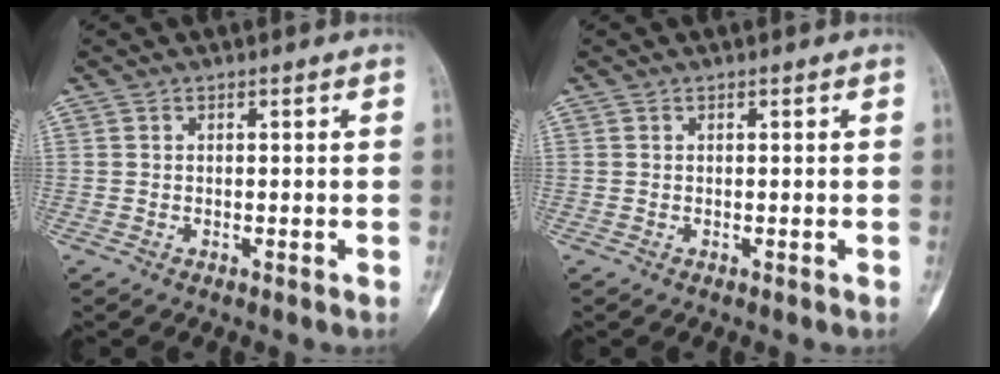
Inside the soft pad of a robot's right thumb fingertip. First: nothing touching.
{"total": 0.0}